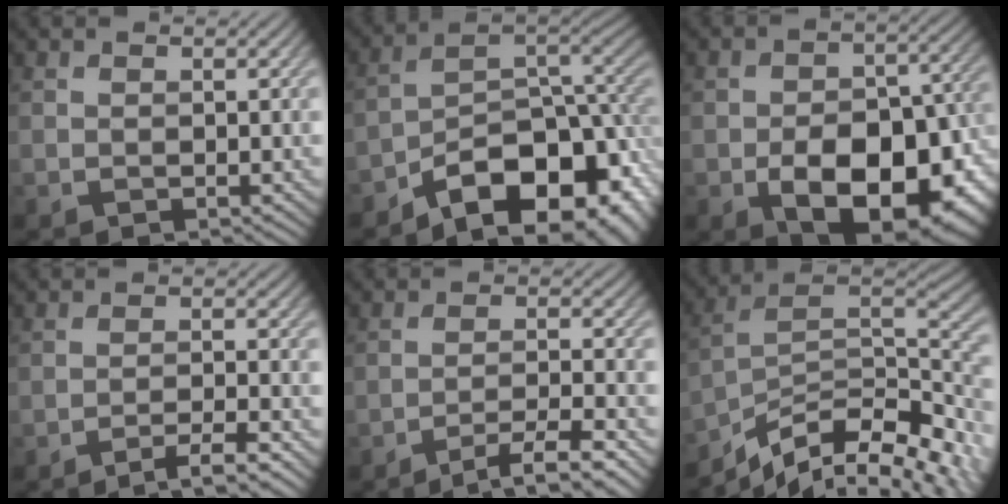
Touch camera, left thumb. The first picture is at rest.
{"total": 14.3, "force": [-6.9, 7.6, 10.0], "torque": [-0.134, -0.014, -0.109]}
{"total": 15.6, "force": [-6.1, 9.1, 11.1], "torque": [-0.151, -0.030, -0.091]}
{"total": 4.4, "force": [-3.2, 0.4, 3.0], "torque": [-0.045, 0.013, -0.065]}
{"total": 5.5, "force": [-3.9, 0.7, 3.8], "torque": [-0.070, 0.010, -0.068]}
{"total": 13.4, "force": [-8.0, 5.7, 9.1], "torque": [-0.190, -0.009, -0.126]}